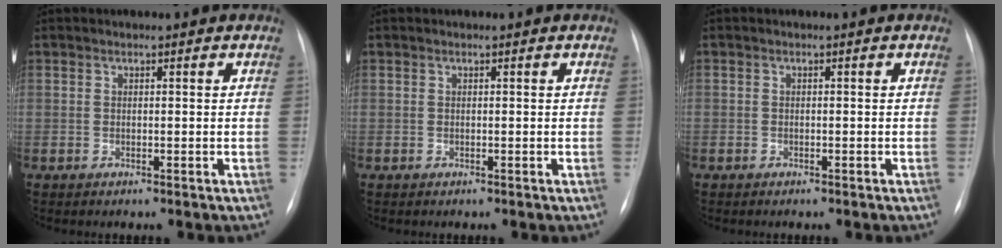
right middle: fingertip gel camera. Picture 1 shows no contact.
{"total": 0.0}
{"total": 0.7, "force": [-0.6, 0.3, 0.1], "torque": [-0.008, 0.001, -0.012]}